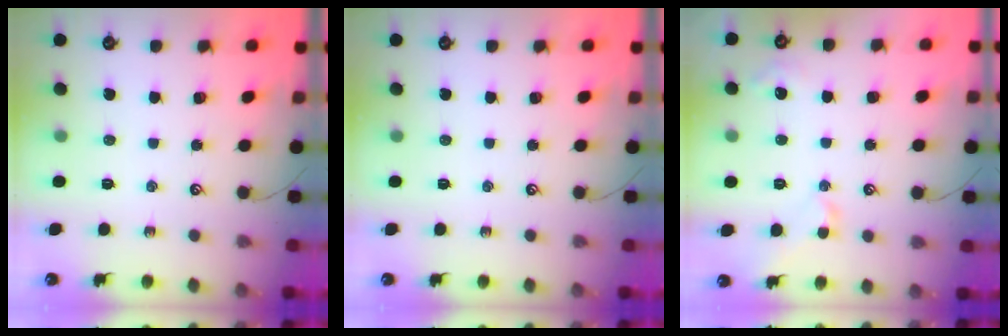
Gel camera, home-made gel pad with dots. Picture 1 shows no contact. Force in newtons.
{"total": 0.0}
{"total": 1.2, "press": 1.2, "slide": 0.2}